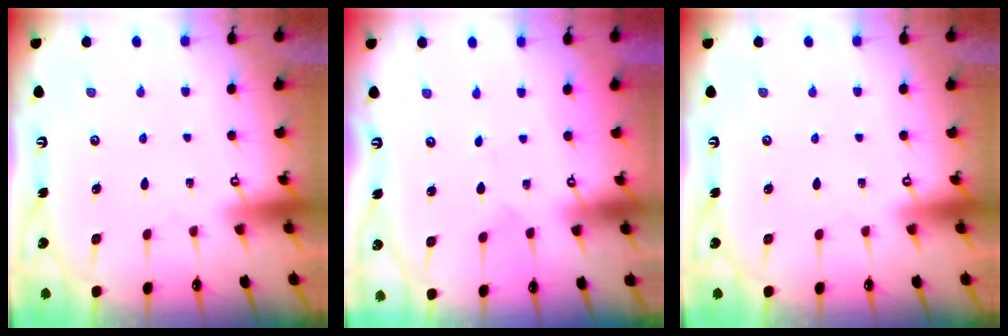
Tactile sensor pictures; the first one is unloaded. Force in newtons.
{"total": 0.5, "press": 0.5, "slide": 0.0}
{"total": 0.0}